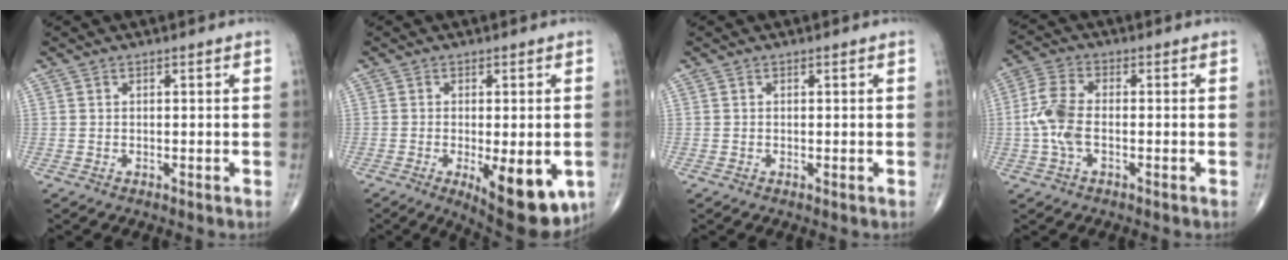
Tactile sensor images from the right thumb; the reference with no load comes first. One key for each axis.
{"total": 13.6, "fx": -4.5, "fy": 5.1, "fz": 11.8, "tx": -0.134, "ty": -0.014, "tz": -0.051}
{"total": 0.0}
{"total": 7.3, "fx": -1.1, "fy": 3.7, "fz": 6.2, "tx": -0.153, "ty": 0.018, "tz": -0.026}